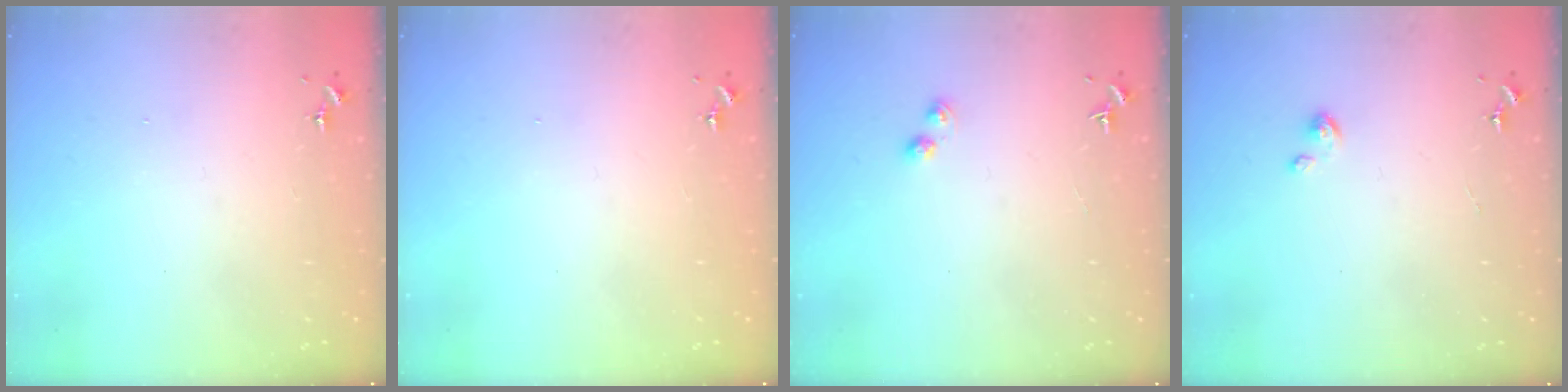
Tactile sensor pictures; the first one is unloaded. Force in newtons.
{"total": 0.0}
{"total": 2.2, "press": 2.2, "slide": 0.2}
{"total": 2.7, "press": 2.7, "slide": 0.2}